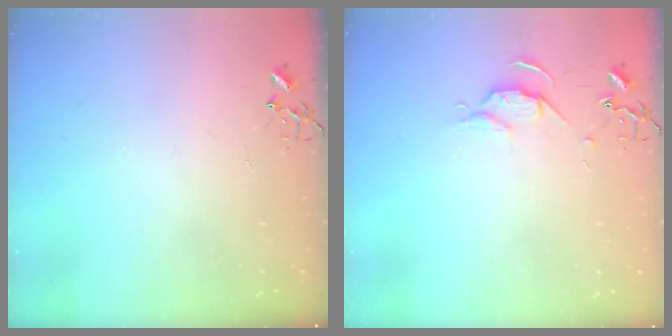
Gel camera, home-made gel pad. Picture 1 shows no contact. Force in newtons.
{"total": 6.1, "press": 6.0, "slide": 0.7}